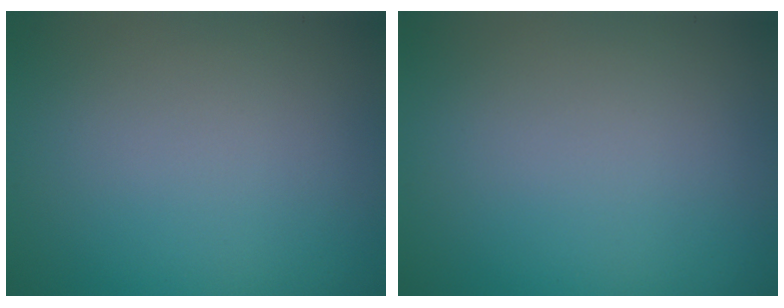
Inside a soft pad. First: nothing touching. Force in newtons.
{"total": 0.0}